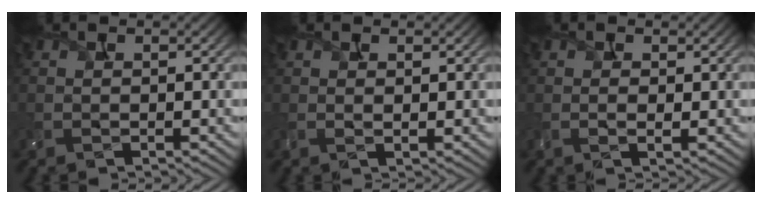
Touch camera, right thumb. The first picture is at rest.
{"total": 1.1, "force": [0.7, 0.4, 0.7], "torque": [-0.019, 0.002, 0.014]}
{"total": 1.5, "force": [0.5, 0.8, 1.2], "torque": [-0.025, 0.001, 0.008]}